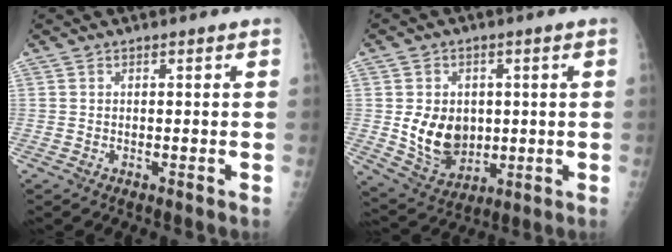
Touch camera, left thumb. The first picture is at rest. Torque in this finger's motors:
{"motor_torque": [-0.49, 0.75, 0.15, -0.07, 0.07]}